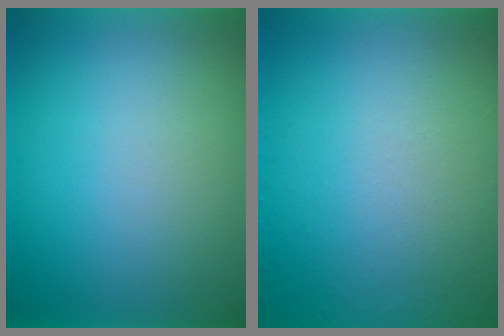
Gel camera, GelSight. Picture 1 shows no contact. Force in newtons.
{"total": 4.7}